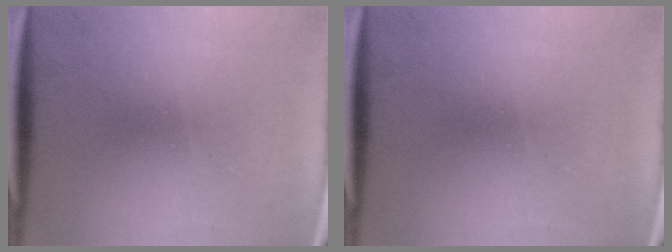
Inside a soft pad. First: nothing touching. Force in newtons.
{"total": 0.0}